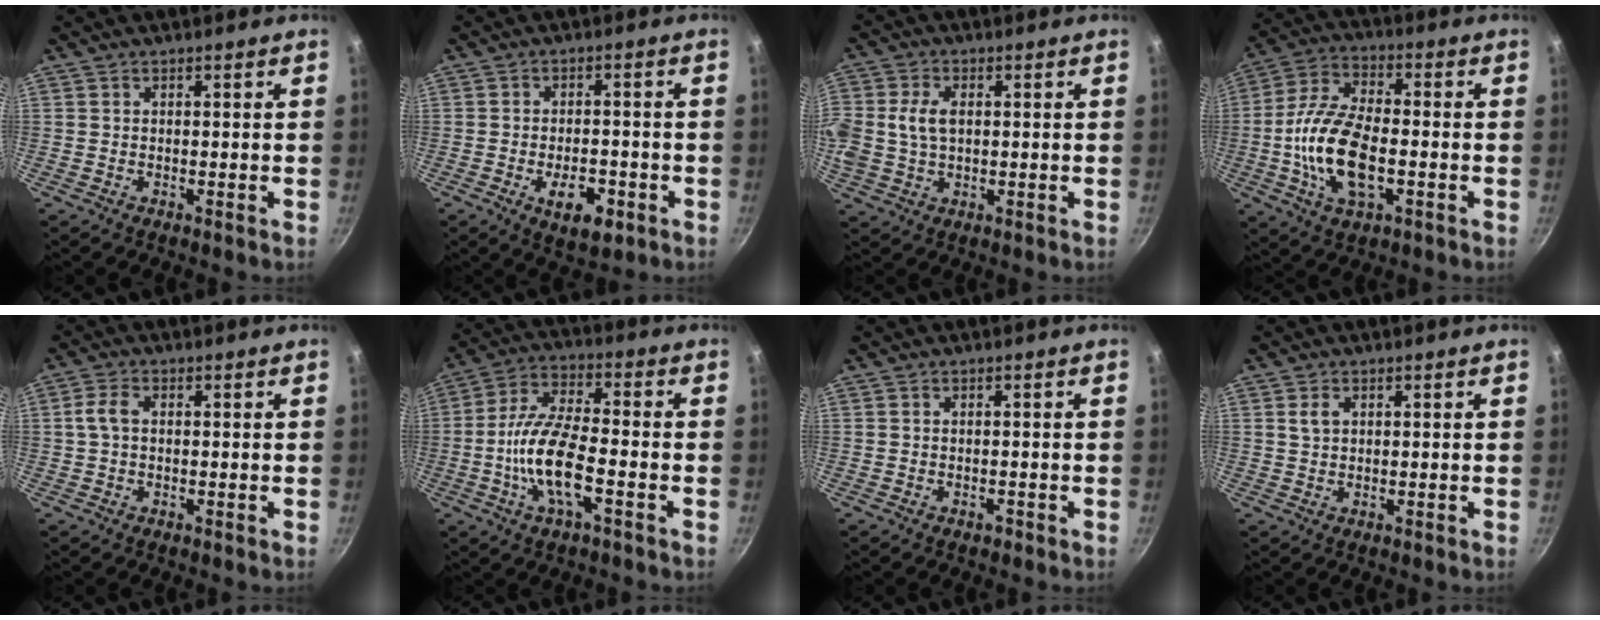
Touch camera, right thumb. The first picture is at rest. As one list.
[{"total": 7.4, "force": [-3.0, 3.6, 5.7], "torque": [-0.078, 0.009, -0.039]}, {"total": 8.6, "force": [0.8, 5.7, 6.3], "torque": [-0.144, 0.009, 0.022]}, {"total": 15.5, "force": [-2.9, 7.5, 13.3], "torque": [-0.264, 0.019, -0.054]}, {"total": 3.5, "force": [0.2, 2.2, 2.7], "torque": [-0.062, 0.009, 0.002]}, {"total": 13.2, "force": [-3.5, 4.7, 11.8], "torque": [-0.240, 0.027, -0.068]}, {"total": 0.6, "force": [-0.4, 0.3, 0.2], "torque": [-0.001, 0.003, -0.006]}, {"total": 2.1, "force": [0.8, 1.4, 1.4], "torque": [-0.027, 0.001, 0.017]}]